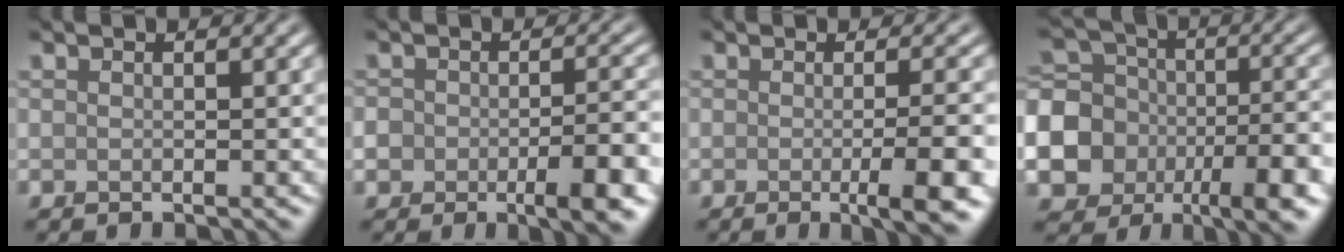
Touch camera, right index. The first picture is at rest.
{"total": 6.3, "force": [-3.1, 3.1, 4.5], "torque": [-0.062, -0.006, -0.046]}
{"total": 5.4, "force": [-1.3, 1.1, 5.1], "torque": [-0.070, -0.009, -0.020]}
{"total": 14.9, "force": [-5.7, 12.0, 6.6], "torque": [-0.142, -0.035, -0.110]}